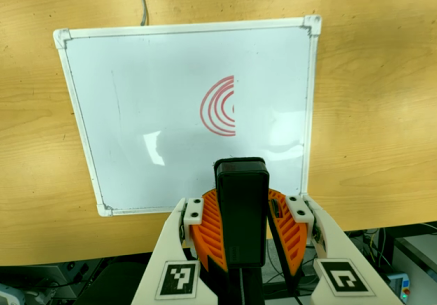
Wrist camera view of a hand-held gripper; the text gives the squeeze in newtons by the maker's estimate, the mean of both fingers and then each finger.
{"total": 10.0, "left": 10.1, "right": 9.9}